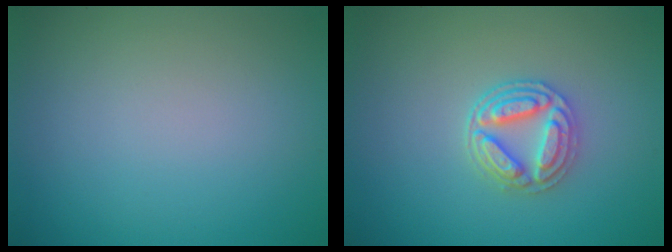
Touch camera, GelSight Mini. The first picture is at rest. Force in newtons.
{"total": 3.7, "press": 3.3, "slide": 1.7}